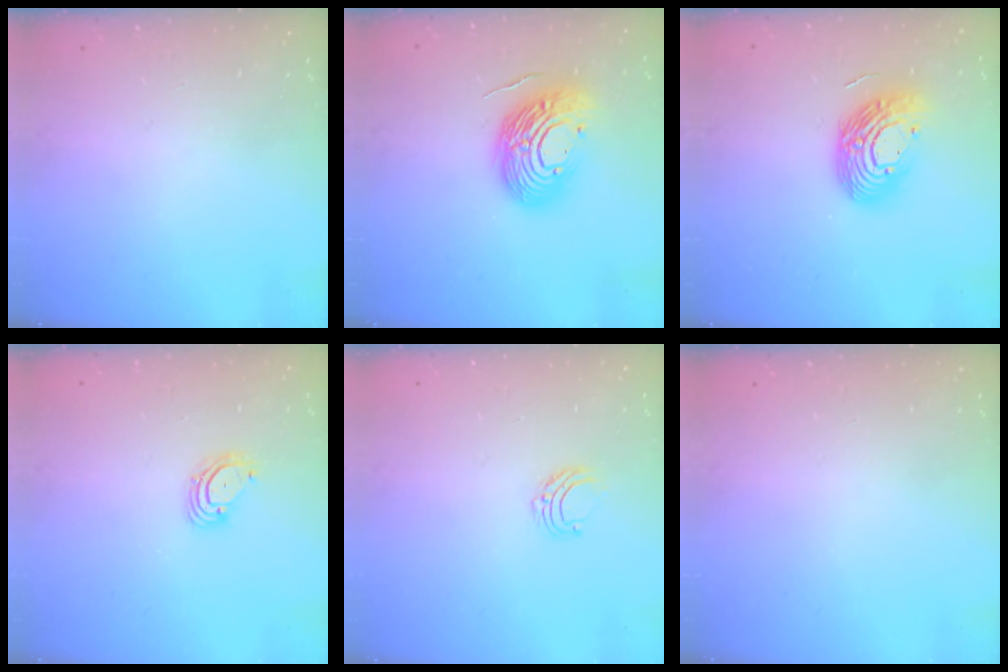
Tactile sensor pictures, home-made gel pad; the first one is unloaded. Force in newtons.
{"total": 15.3, "press": 15.1, "slide": 2.2}
{"total": 14.8, "press": 14.8, "slide": 1.0}
{"total": 3.2, "press": 3.2, "slide": 0.3}
{"total": 5.3, "press": 5.3, "slide": 0.5}
{"total": 0.0}